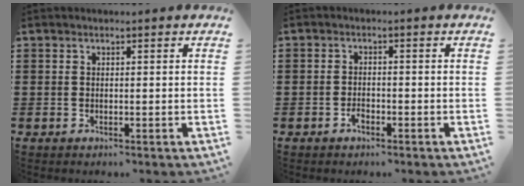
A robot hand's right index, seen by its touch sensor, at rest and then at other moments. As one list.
[{"total": 1.6, "force": [-1.2, 0.7, 0.9], "torque": [-0.019, -0.002, -0.022]}]